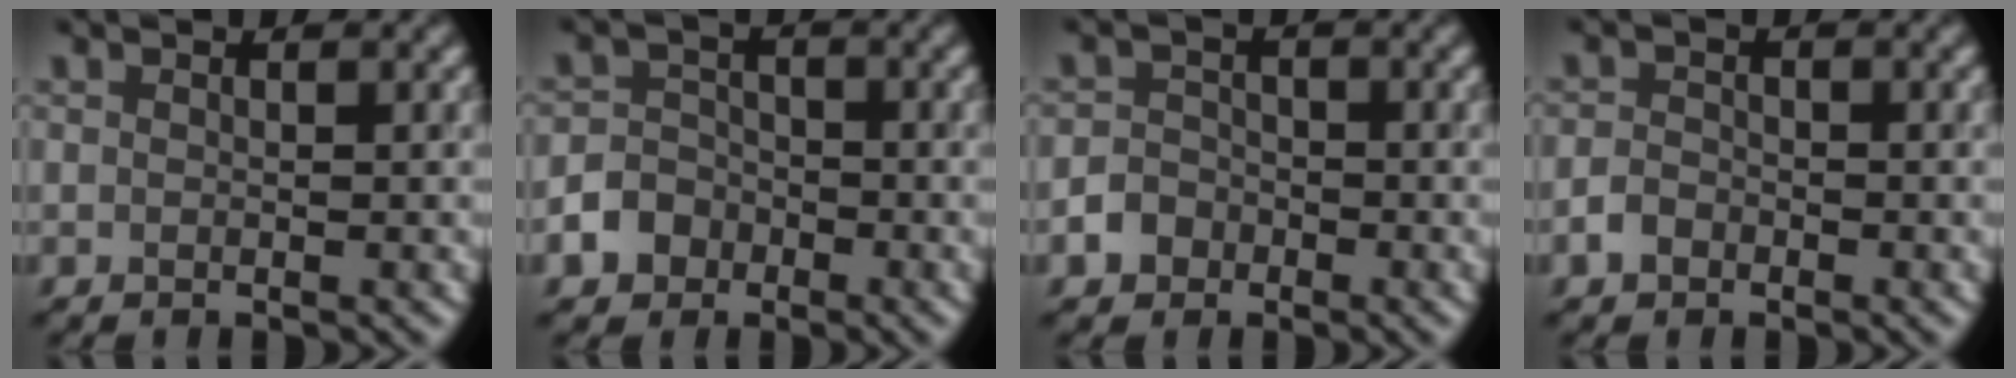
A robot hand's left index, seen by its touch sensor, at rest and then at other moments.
{"total": 4.7, "force": [-2.7, 3.8, 1.1], "torque": [0.000, -0.007, -0.060]}
{"total": 3.0, "force": [-1.7, 2.3, 0.8], "torque": [0.000, -0.002, -0.037]}
{"total": 1.8, "force": [-1.1, 1.3, 0.7], "torque": [-0.010, 0.003, -0.027]}